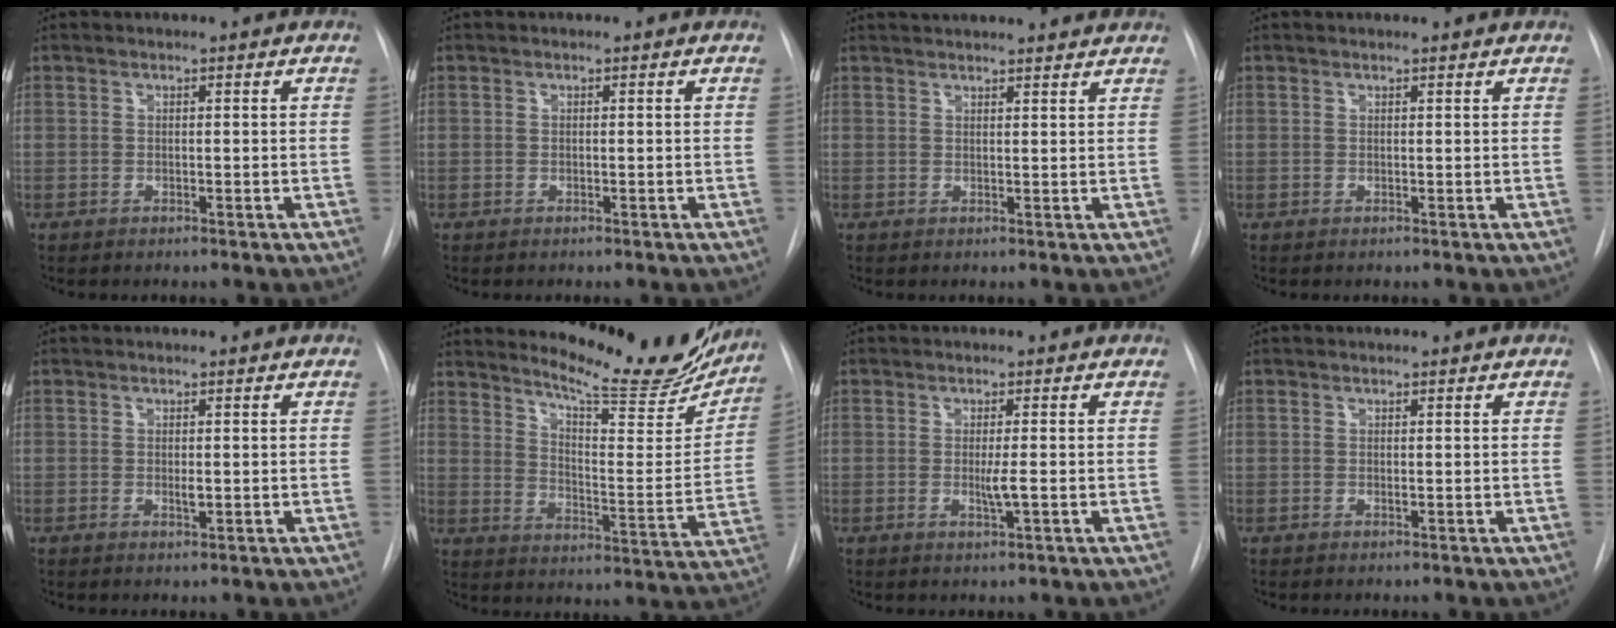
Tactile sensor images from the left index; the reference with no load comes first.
{"total": 0.0}
{"total": 11.0, "force": [10.5, 1.1, 3.3], "torque": [-0.045, 0.026, 0.131]}
{"total": 1.9, "force": [1.8, -0.1, 0.3], "torque": [-0.007, 0.010, 0.022]}
{"total": 0.8, "force": [0.1, 0.2, 0.8], "torque": [-0.015, -0.003, 0.004]}
{"total": 20.0, "force": [18.2, 2.9, 7.7], "torque": [-0.107, -0.067, 0.238]}
{"total": 2.0, "force": [-0.2, -0.3, 1.9], "torque": [-0.038, -0.006, -0.004]}
{"total": 0.5, "force": [0.4, 0.0, 0.3], "torque": [-0.006, 0.001, 0.009]}